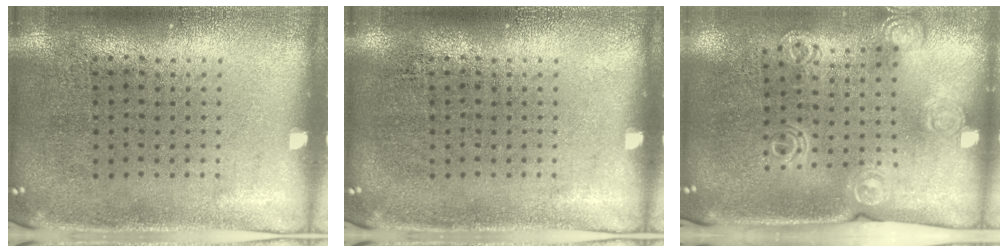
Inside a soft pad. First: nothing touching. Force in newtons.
{"total": 0.0}
{"total": 1.4, "press": 1.4, "slide": 0.4}